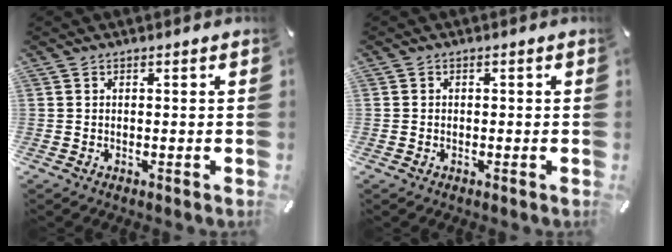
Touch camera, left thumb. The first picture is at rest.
{"total": 0.7, "force": [-0.3, 0.6, -0.1], "torque": [0.001, 0.003, -0.008]}